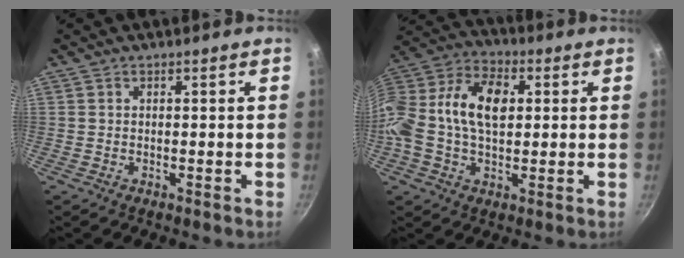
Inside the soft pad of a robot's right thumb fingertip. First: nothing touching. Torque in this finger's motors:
{"motor_torque": [0.38, 0.38, 0.68, 0.54, 0.37]}